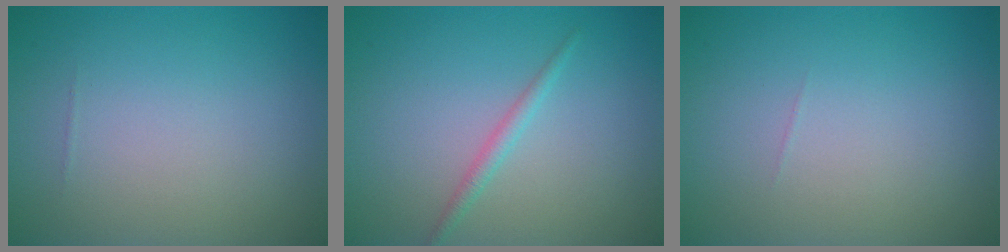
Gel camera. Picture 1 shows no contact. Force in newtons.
{"total": 1.3, "press": 1.3, "slide": 0.0}
{"total": 0.0}